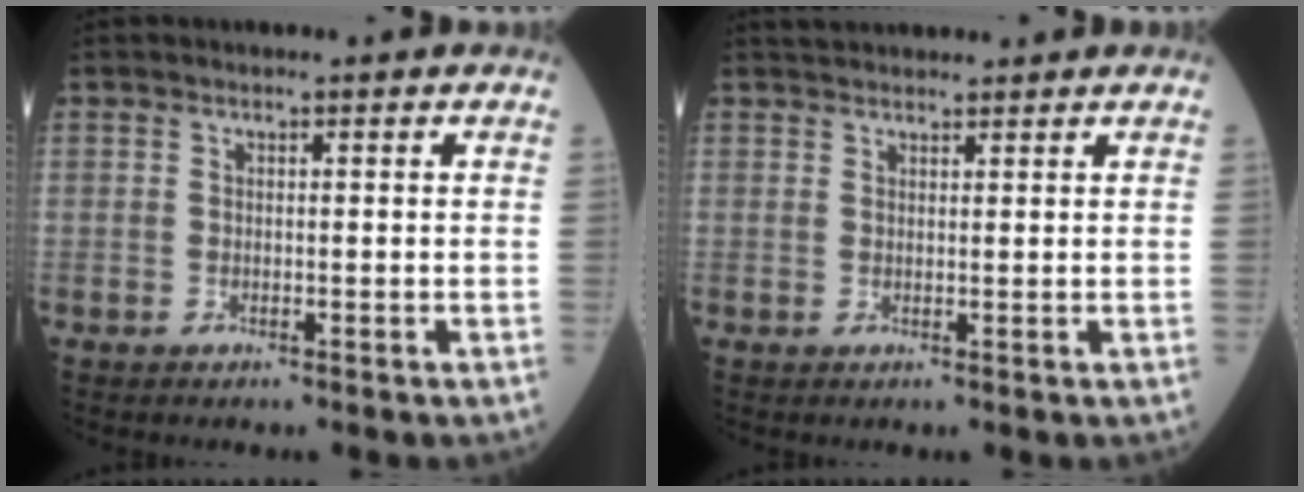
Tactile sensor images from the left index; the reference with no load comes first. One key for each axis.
{"total": 5.2, "fx": 4.9, "fy": 0.8, "fz": 1.5, "tx": -0.019, "ty": 0.038, "tz": 0.074}